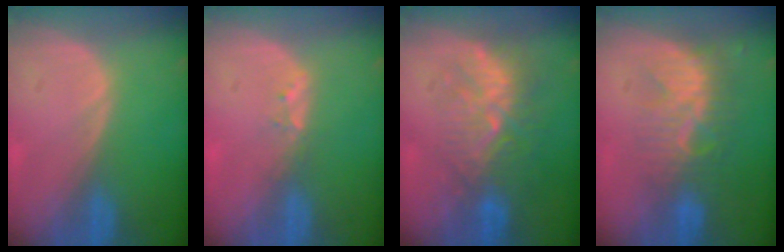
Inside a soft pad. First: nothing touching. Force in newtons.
{"total": 1.7, "press": 1.5, "slide": 0.9}
{"total": 9.1, "press": 8.4, "slide": 3.5}
{"total": 8.4, "press": 7.5, "slide": 3.9}